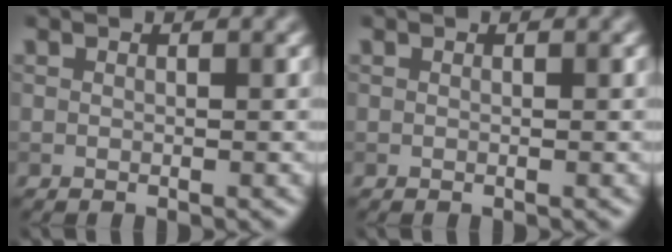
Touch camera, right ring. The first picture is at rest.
{"total": 0.0}